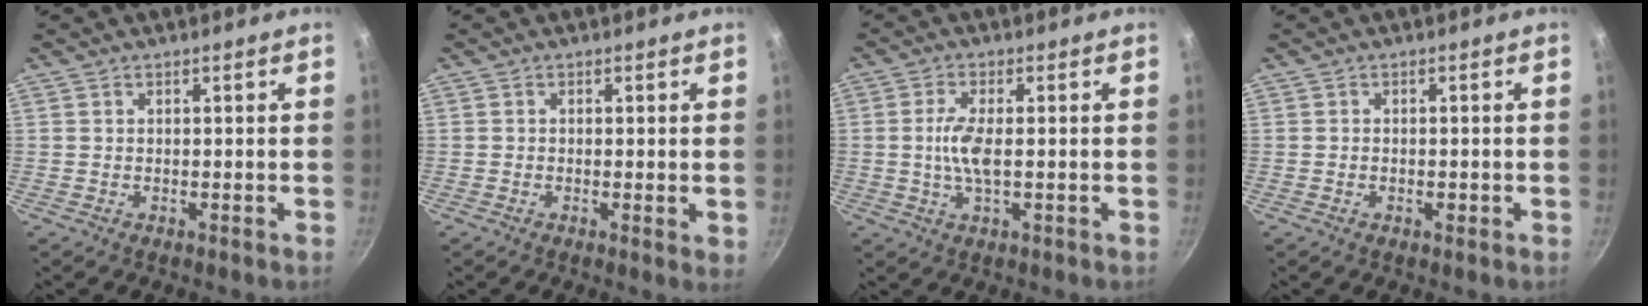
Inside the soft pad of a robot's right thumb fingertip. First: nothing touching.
{"total": 1.7, "force": [0.0, 0.5, 1.6], "torque": [-0.022, -0.004, -0.004]}
{"total": 5.4, "force": [-0.1, 1.7, 5.1], "torque": [-0.116, 0.000, -0.005]}
{"total": 1.4, "force": [-0.5, 0.9, 1.0], "torque": [-0.016, 0.003, -0.009]}